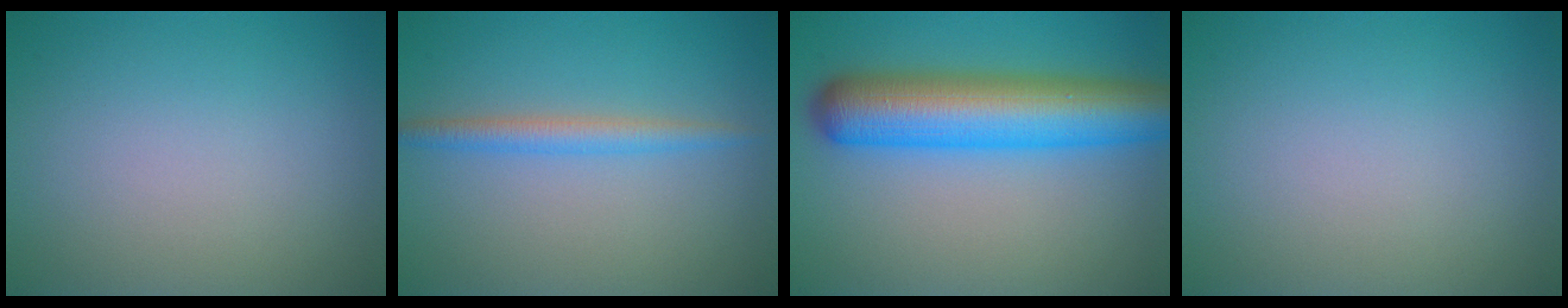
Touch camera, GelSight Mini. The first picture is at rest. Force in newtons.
{"total": 2.2, "press": 2.2, "slide": 0.1}
{"total": 9.5, "press": 9.5, "slide": 0.2}
{"total": 0.0}